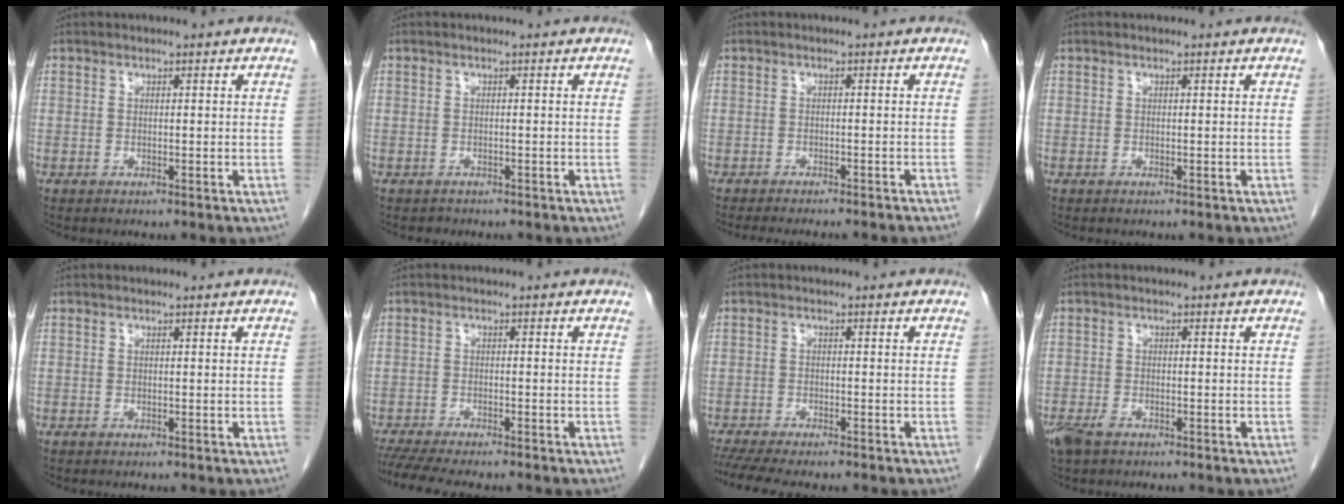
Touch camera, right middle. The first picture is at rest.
{"total": 0.8, "force": [-0.7, 0.4, -0.1], "torque": [-0.011, -0.001, -0.011]}
{"total": 11.1, "force": [-10.1, 0.9, 4.7], "torque": [-0.046, -0.016, -0.119]}
{"total": 0.0}
{"total": 0.0}
{"total": 10.5, "force": [-9.1, 1.3, 5.0], "torque": [-0.071, -0.010, -0.134]}
{"total": 9.9, "force": [-8.4, 1.6, 4.9], "torque": [-0.071, -0.007, -0.124]}
{"total": 4.0, "force": [-2.8, 1.8, 2.2], "torque": [-0.048, -0.007, -0.048]}